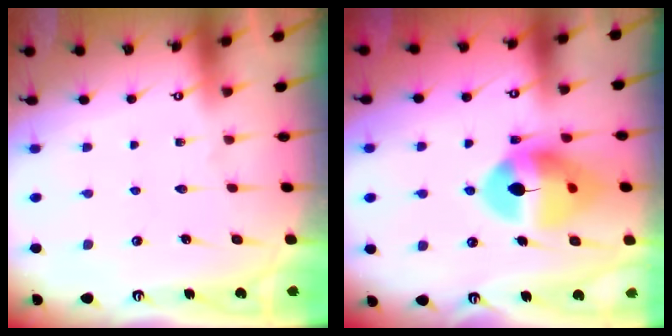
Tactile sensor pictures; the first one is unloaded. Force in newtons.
{"total": 13.6, "press": 13.5, "slide": 1.7}